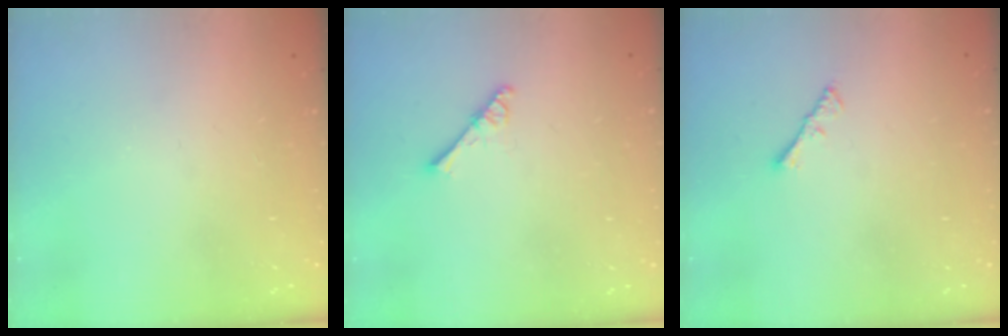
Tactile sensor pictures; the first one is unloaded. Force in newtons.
{"total": 2.5, "press": 2.5, "slide": 0.3}
{"total": 1.3, "press": 1.2, "slide": 0.4}